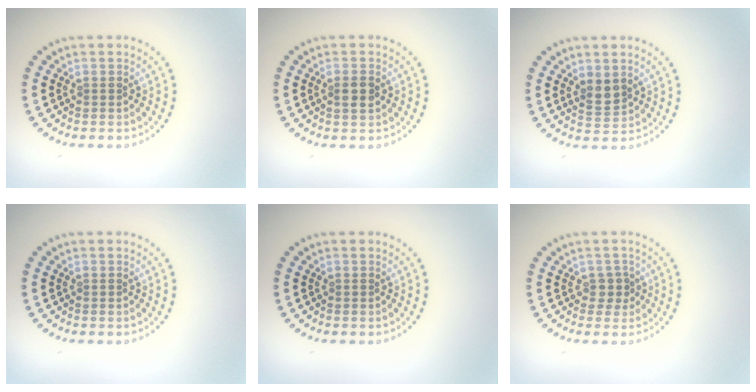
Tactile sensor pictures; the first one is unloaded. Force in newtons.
{"total": 1.7, "press": 1.7, "slide": 0.5}
{"total": 1.9, "press": 1.7, "slide": 0.9}
{"total": 0.0}
{"total": 0.0}
{"total": 1.4, "press": 1.2, "slide": 0.9}